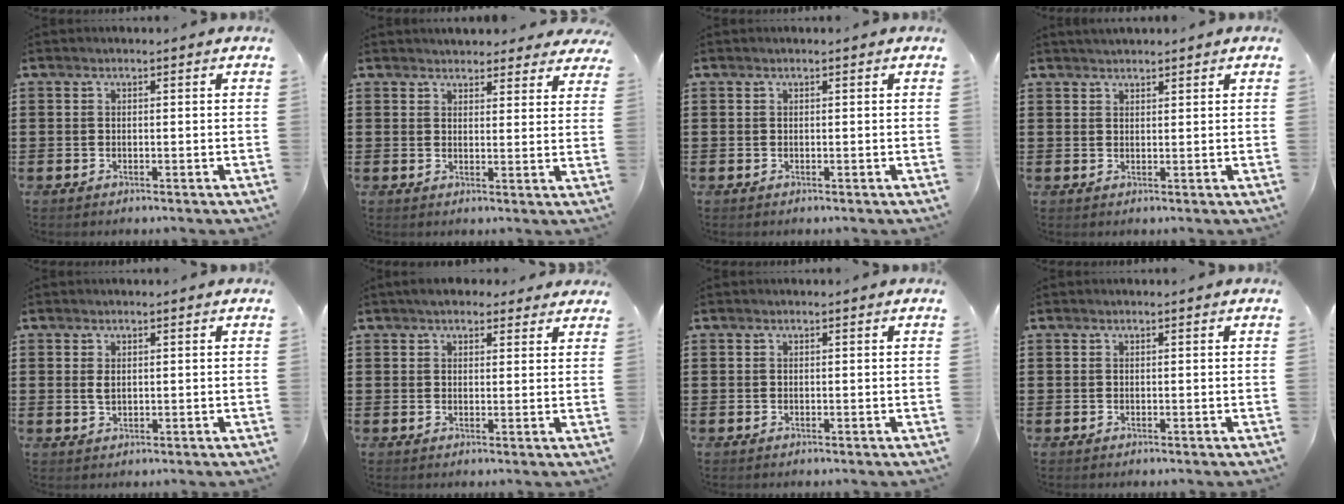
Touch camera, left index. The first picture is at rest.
{"total": 3.4, "force": [3.3, 0.9, 0.1], "torque": [-0.006, -0.011, 0.060]}
{"total": 0.0}
{"total": 1.5, "force": [1.5, 0.3, 0.2], "torque": [-0.006, 0.002, 0.029]}
{"total": 1.6, "force": [0.3, 0.9, 1.2], "torque": [-0.036, 0.002, 0.002]}
{"total": 3.1, "force": [2.5, 1.6, 0.8], "torque": [-0.016, 0.001, 0.046]}
{"total": 0.0}
{"total": 0.0}